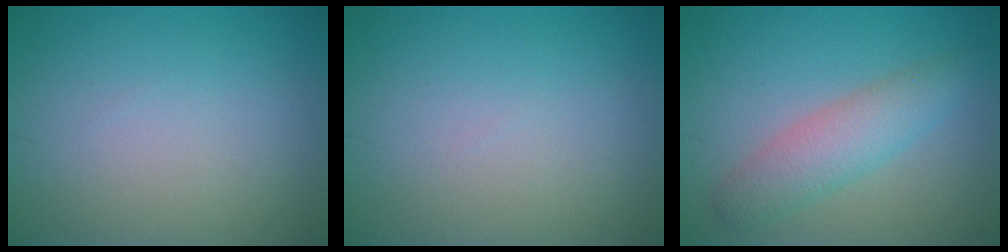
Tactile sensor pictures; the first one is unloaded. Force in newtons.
{"total": 0.0}
{"total": 3.9, "press": 3.9, "slide": 0.0}